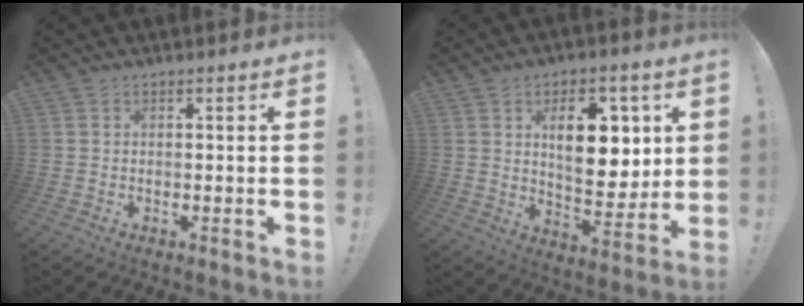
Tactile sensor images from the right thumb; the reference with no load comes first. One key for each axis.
{"total": 15.4, "fx": 4.9, "fy": 8.5, "fz": 11.9, "tx": -0.152, "ty": -0.012, "tz": 0.084}